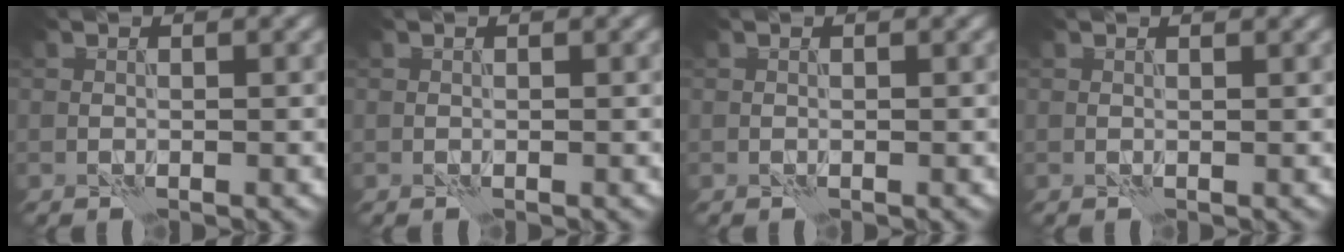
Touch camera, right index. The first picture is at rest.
{"total": 0.0}
{"total": 0.0}
{"total": 0.8, "force": [0.7, 0.0, 0.3], "torque": [-0.009, -0.001, 0.008]}